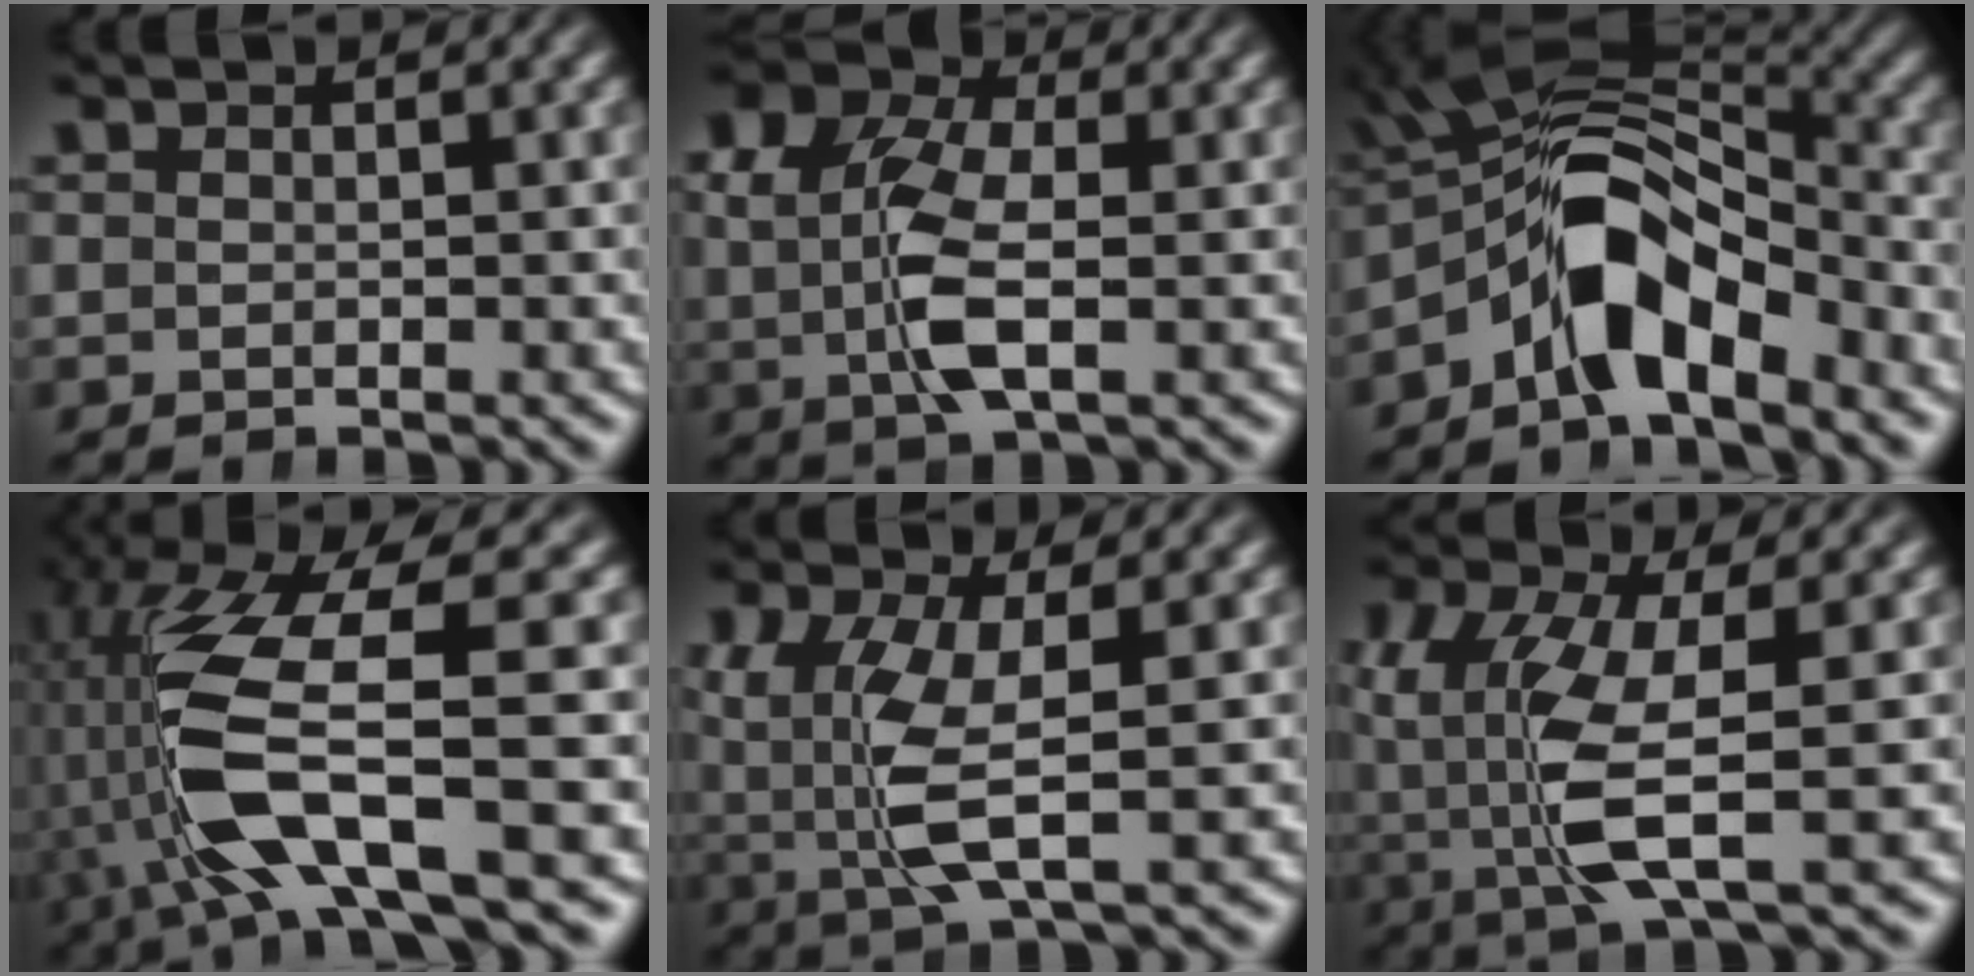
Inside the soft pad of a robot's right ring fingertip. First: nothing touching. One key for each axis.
{"total": 6.9, "fx": 0.8, "fy": 4.3, "fz": 5.4, "tx": -0.114, "ty": -0.012, "tz": 0.011}
{"total": 9.7, "fx": -1.1, "fy": 5.9, "fz": 7.6, "tx": -0.129, "ty": -0.011, "tz": -0.018}
{"total": 10.9, "fx": 0.0, "fy": 5.3, "fz": 9.5, "tx": -0.217, "ty": -0.024, "tz": 0.014}
{"total": 5.1, "fx": 0.0, "fy": 2.1, "fz": 4.7, "tx": -0.107, "ty": -0.026, "tz": 0.014}
{"total": 6.4, "fx": -0.4, "fy": 2.6, "fz": 5.9, "tx": -0.139, "ty": -0.028, "tz": 0.007}